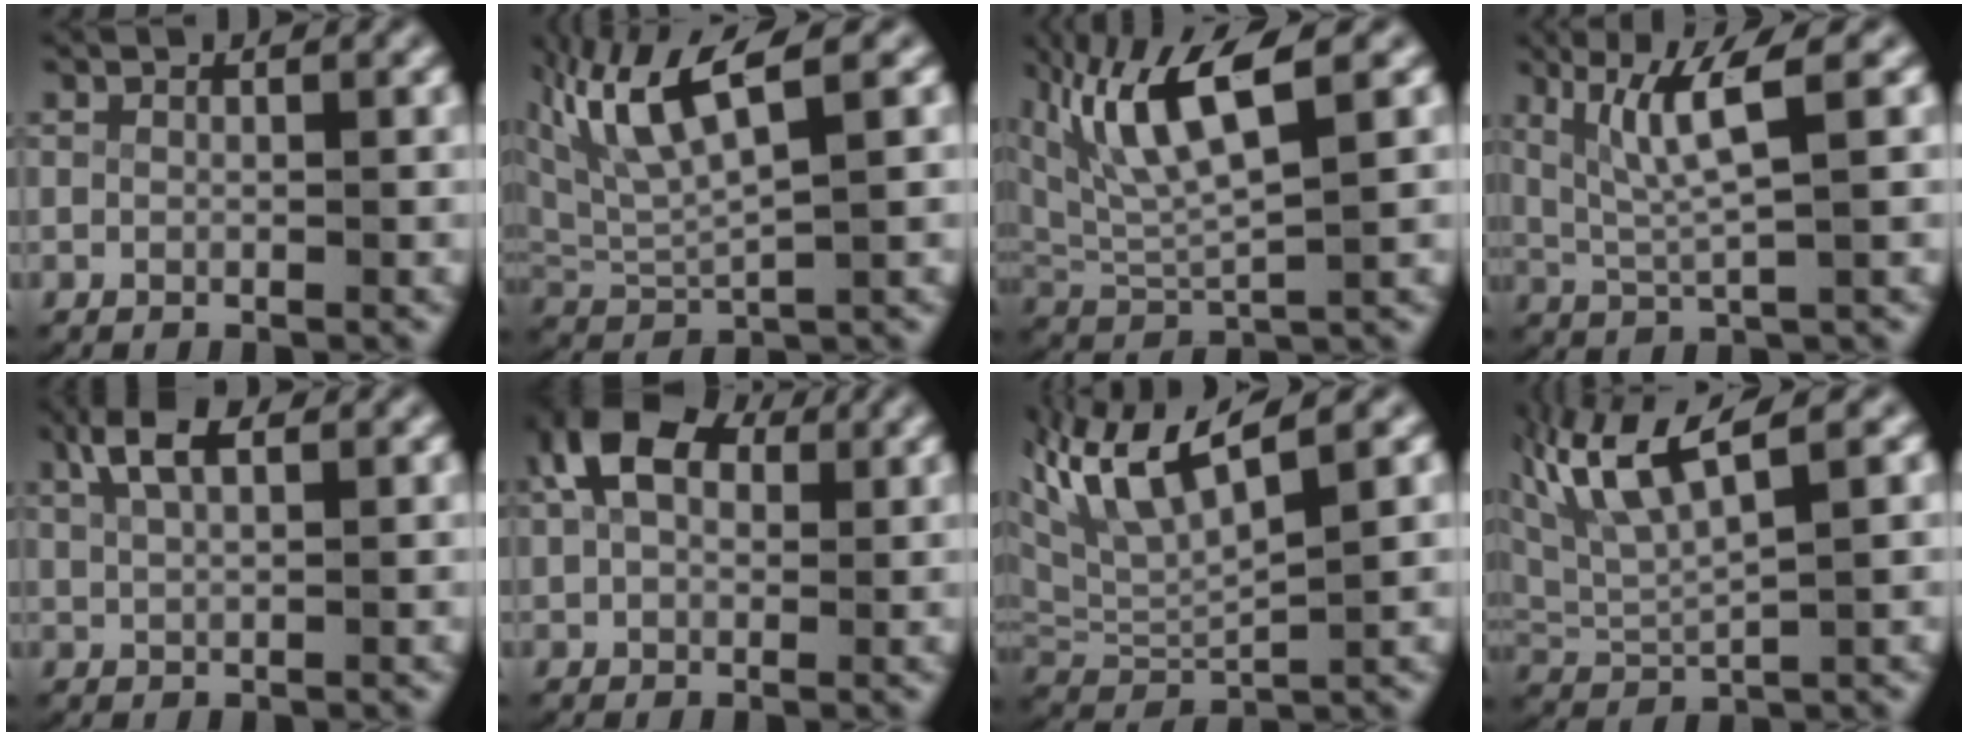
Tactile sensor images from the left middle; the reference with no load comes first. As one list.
[{"total": 6.7, "force": [2.9, 3.5, 5.0], "torque": [-0.120, 0.006, 0.053]}, {"total": 7.6, "force": [3.1, 3.6, 5.9], "torque": [-0.140, 0.006, 0.057]}, {"total": 4.8, "force": [2.1, 1.1, 4.2], "torque": [-0.080, 0.000, 0.041]}, {"total": 3.1, "force": [2.1, 0.9, 2.2], "torque": [-0.052, 0.004, 0.041]}, {"total": 6.6, "force": [2.6, 4.2, 4.3], "torque": [-0.091, 0.005, 0.040]}, {"total": 8.3, "force": [3.6, 5.0, 5.5], "torque": [-0.145, -0.006, 0.069]}, {"total": 6.0, "force": [2.8, 2.9, 4.4], "torque": [-0.110, 0.004, 0.053]}]